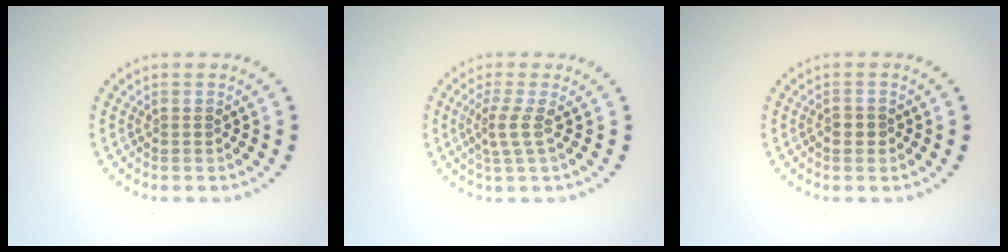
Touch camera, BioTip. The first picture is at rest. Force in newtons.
{"total": 2.2, "press": 1.5, "slide": 1.6}
{"total": 1.3, "press": 1.3, "slide": 0.3}